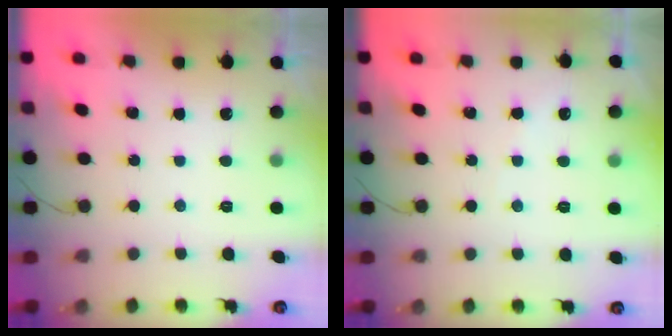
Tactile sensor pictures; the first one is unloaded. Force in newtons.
{"total": 2.0, "press": 2.0, "slide": 0.3}